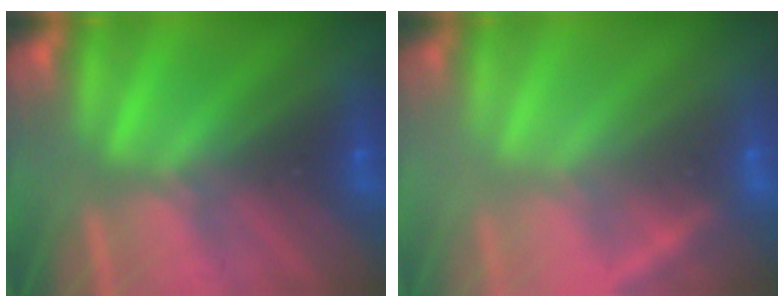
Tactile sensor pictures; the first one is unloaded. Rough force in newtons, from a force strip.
{"total": 2.4}